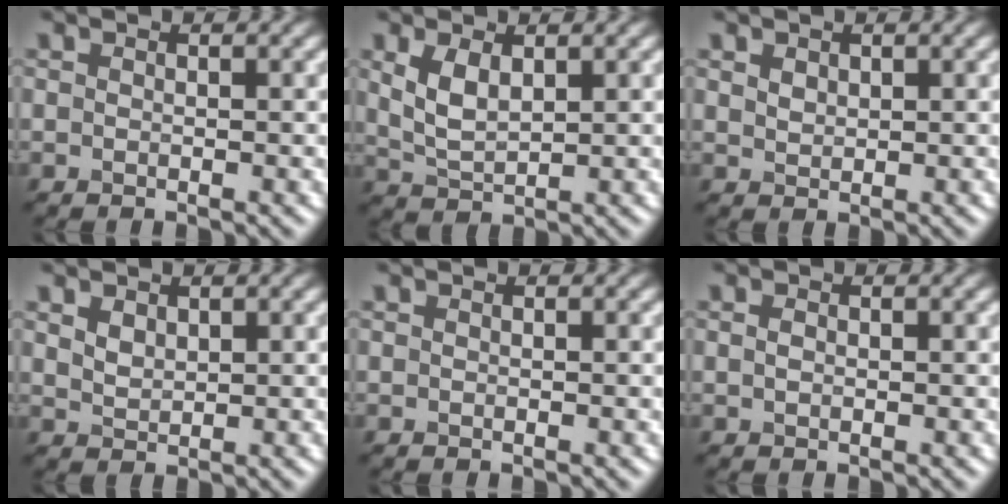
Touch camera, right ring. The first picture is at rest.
{"total": 3.2, "force": [1.2, 1.6, 2.5], "torque": [-0.058, -0.001, 0.030]}
{"total": 1.2, "force": [0.7, 0.8, 0.5], "torque": [-0.011, 0.000, 0.016]}
{"total": 1.5, "force": [0.9, 1.0, 0.8], "torque": [-0.016, -0.001, 0.023]}
{"total": 0.0}
{"total": 0.7, "force": [0.1, 0.5, 0.5], "torque": [-0.010, 0.001, 0.001]}